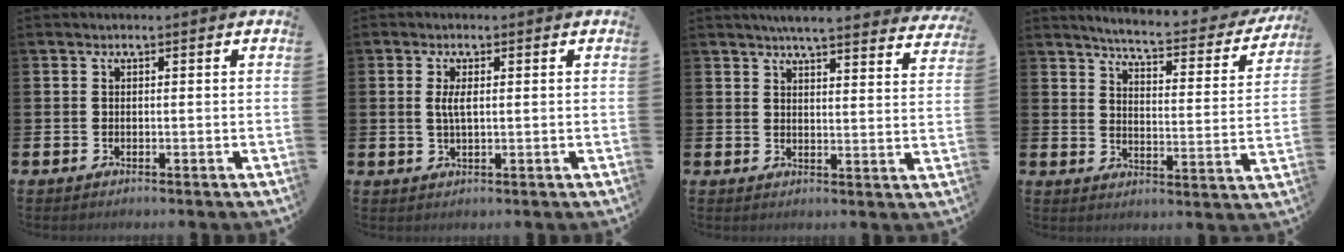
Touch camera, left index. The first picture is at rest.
{"total": 2.4, "force": [0.6, 0.8, 2.2], "torque": [-0.044, 0.003, 0.008]}
{"total": 5.2, "force": [5.0, -0.1, 1.4], "torque": [-0.030, -0.028, 0.087]}
{"total": 4.7, "force": [4.4, 0.2, 1.7], "torque": [-0.049, -0.040, 0.066]}